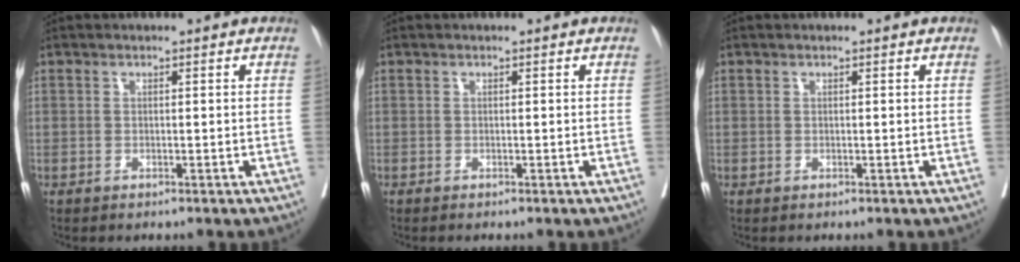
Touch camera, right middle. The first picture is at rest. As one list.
[{"total": 0.0}, {"total": 0.0}]